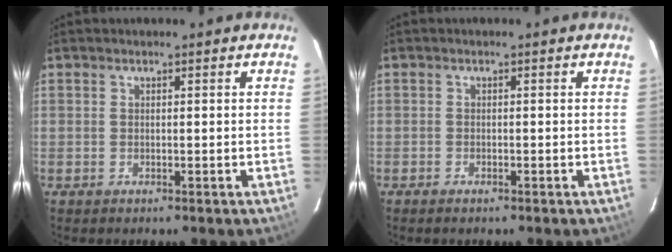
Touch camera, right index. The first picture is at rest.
{"total": 1.0, "force": [-0.9, 0.4, 0.4], "torque": [-0.010, -0.003, -0.019]}